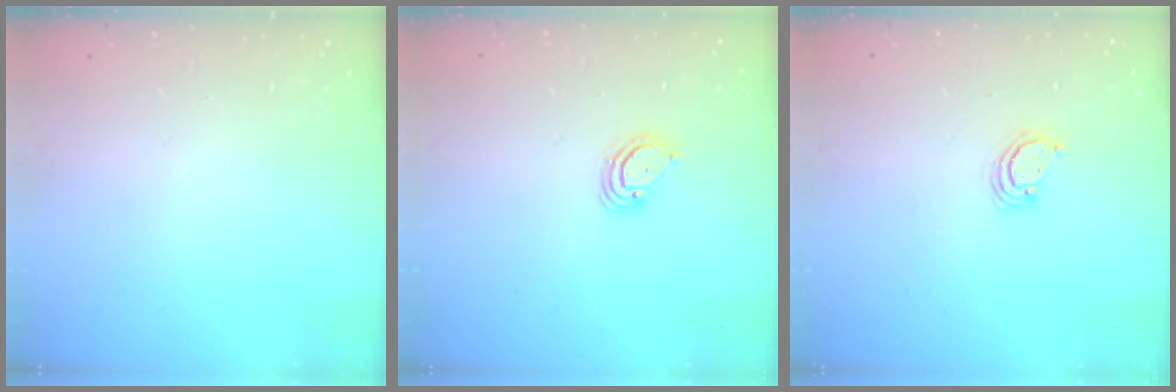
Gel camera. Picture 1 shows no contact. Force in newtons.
{"total": 3.8, "press": 3.8, "slide": 0.3}
{"total": 2.3, "press": 2.3, "slide": 0.3}